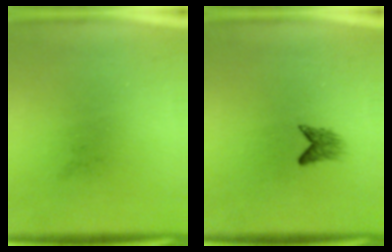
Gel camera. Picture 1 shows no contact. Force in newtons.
{"total": 1.9}